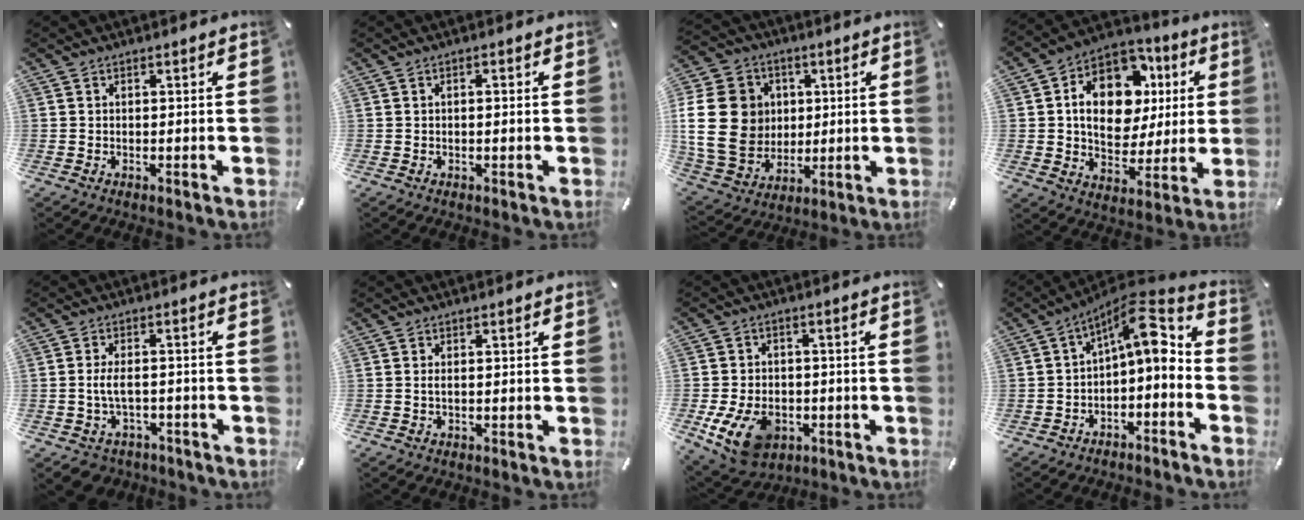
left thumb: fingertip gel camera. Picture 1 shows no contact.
{"total": 0.8, "force": [-0.1, 0.2, 0.8], "torque": [-0.013, 0.000, -0.001]}
{"total": 19.1, "force": [2.0, 16.3, 9.7], "torque": [-0.199, 0.003, 0.039]}
{"total": 16.1, "force": [4.1, 12.0, 9.9], "torque": [-0.168, -0.014, 0.074]}
{"total": 5.9, "force": [-1.7, 3.9, 4.1], "torque": [-0.090, 0.011, -0.035]}
{"total": 1.0, "force": [0.0, 0.4, 1.0], "torque": [-0.020, 0.001, -0.001]}
{"total": 11.7, "force": [-4.2, 8.4, 7.1], "torque": [-0.143, 0.013, -0.073]}
{"total": 10.7, "force": [3.4, 4.8, 8.9], "torque": [-0.125, -0.030, 0.052]}